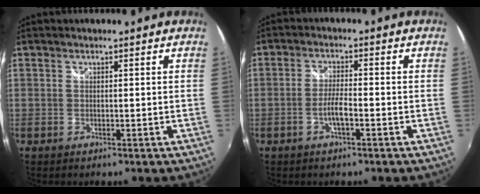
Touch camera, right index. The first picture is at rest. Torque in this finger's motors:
{"motor_torque": [0.33, -0.16, 0.18, 0.05]}